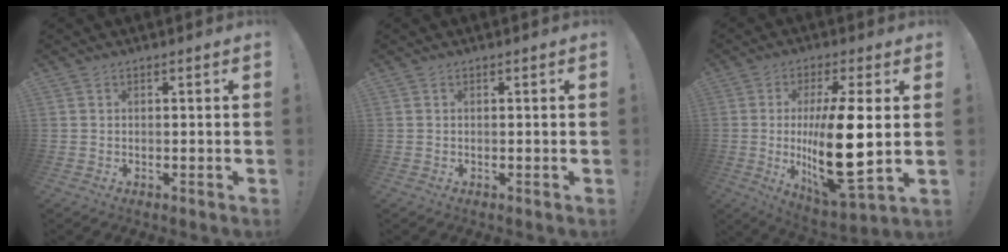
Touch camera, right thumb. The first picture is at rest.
{"total": 0.0}
{"total": 19.6, "force": [0.2, 5.9, 18.6], "torque": [-0.329, -0.026, 0.000]}